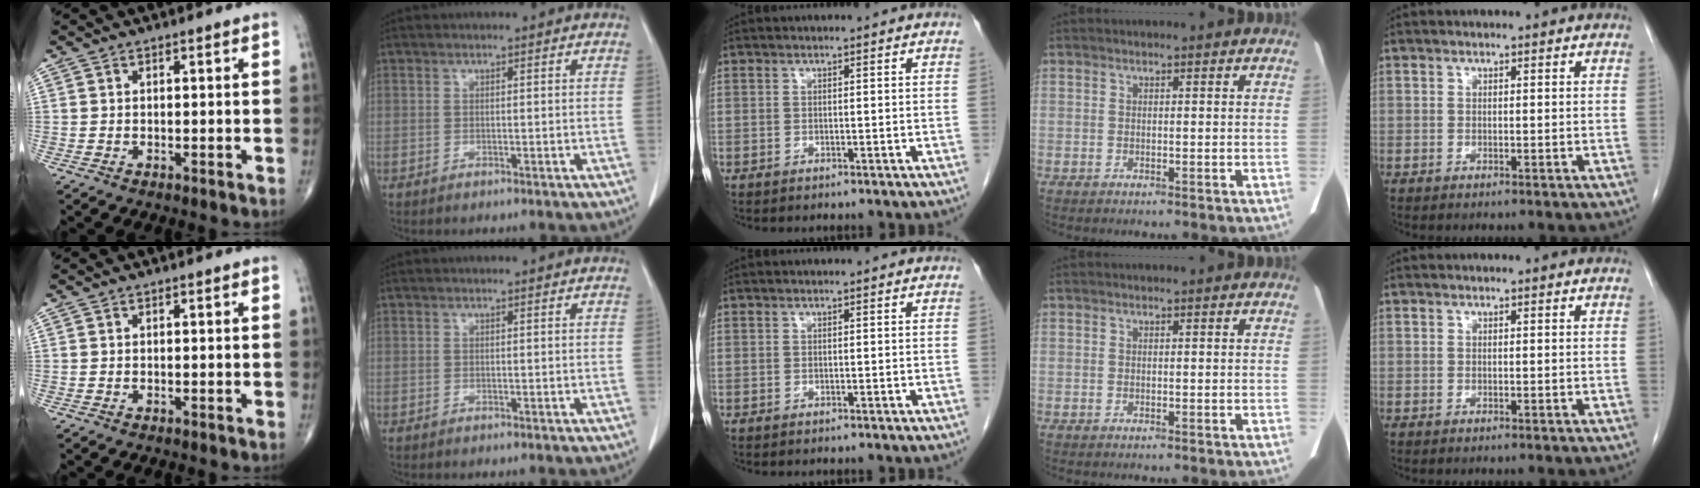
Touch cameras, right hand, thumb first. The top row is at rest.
{}